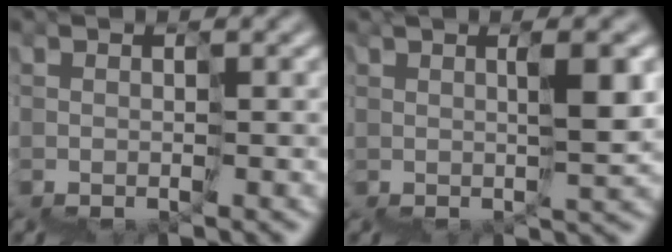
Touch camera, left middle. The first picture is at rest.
{"total": 5.0, "force": [2.6, 0.8, 4.2], "torque": [-0.076, 0.017, 0.051]}